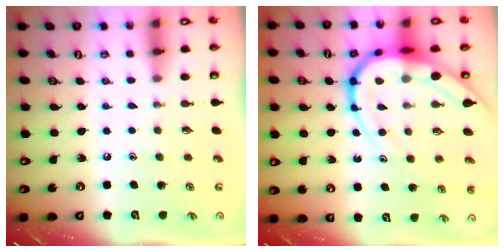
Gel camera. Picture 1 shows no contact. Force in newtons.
{"total": 16.8, "press": 16.7, "slide": 1.9}